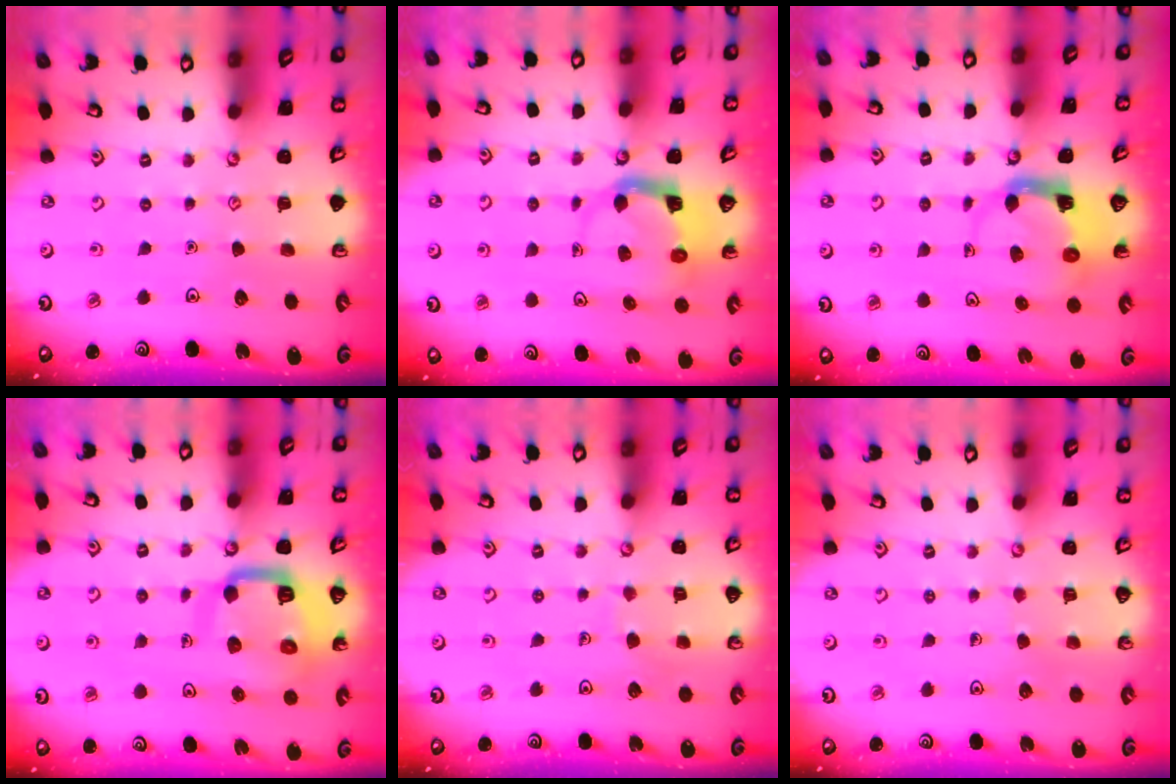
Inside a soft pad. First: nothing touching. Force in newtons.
{"total": 3.8, "press": 3.7, "slide": 0.7}
{"total": 3.9, "press": 3.8, "slide": 0.6}
{"total": 12.5, "press": 12.4, "slide": 1.5}
{"total": 4.2, "press": 4.1, "slide": 0.4}
{"total": 3.2, "press": 3.2, "slide": 0.2}